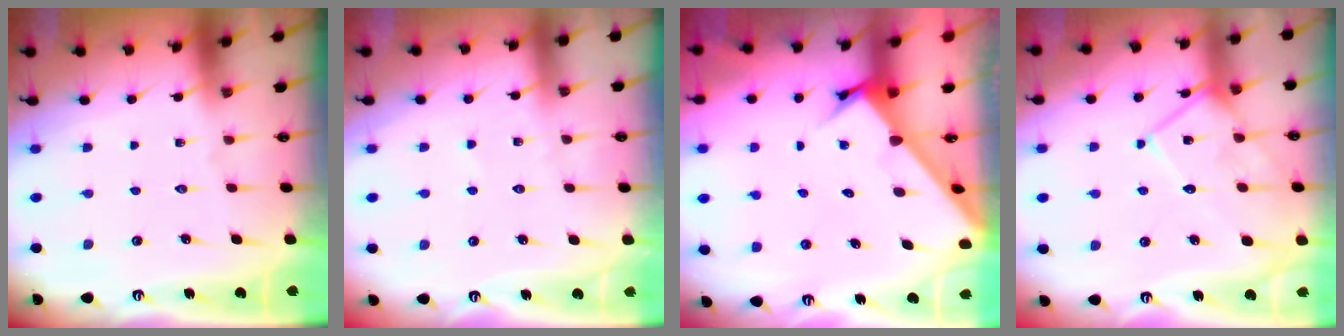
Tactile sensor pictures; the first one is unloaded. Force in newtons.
{"total": 4.2, "press": 4.1, "slide": 0.4}
{"total": 3.2, "press": 3.2, "slide": 0.2}
{"total": 13.5, "press": 13.5, "slide": 1.1}